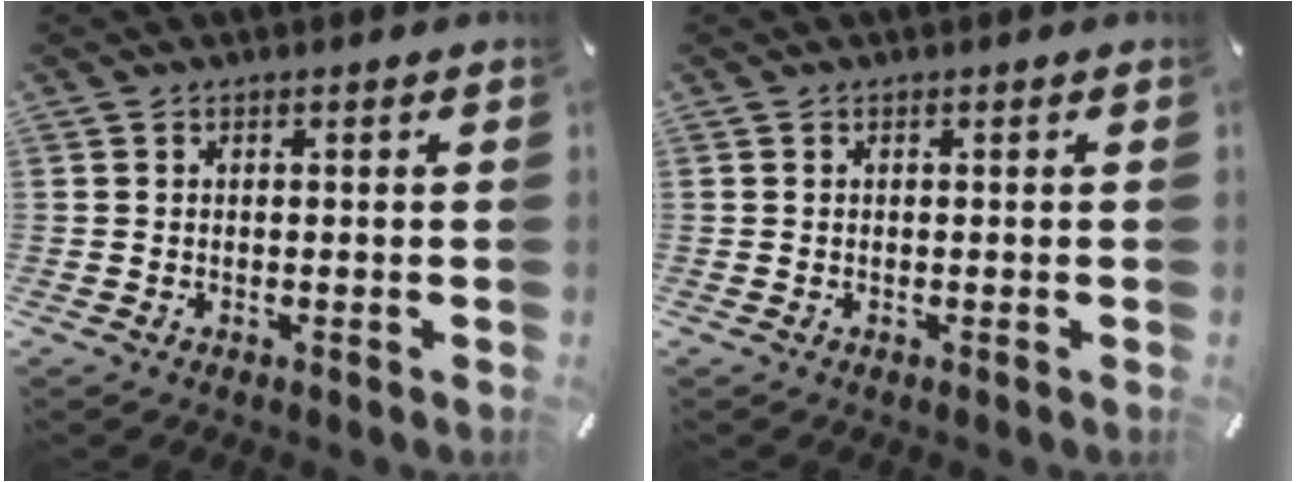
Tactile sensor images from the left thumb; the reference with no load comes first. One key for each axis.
{"total": 0.0}